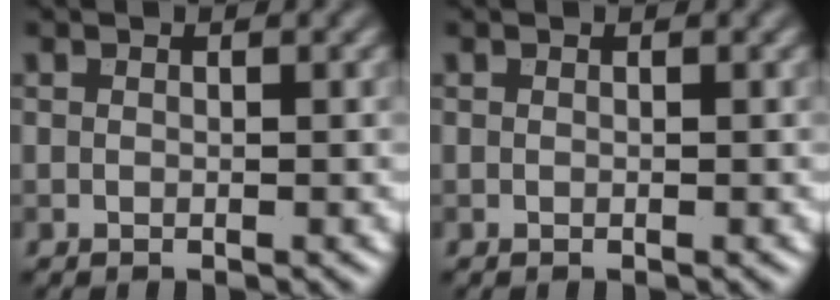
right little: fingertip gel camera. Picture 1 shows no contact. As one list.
[{"total": 0.0}]